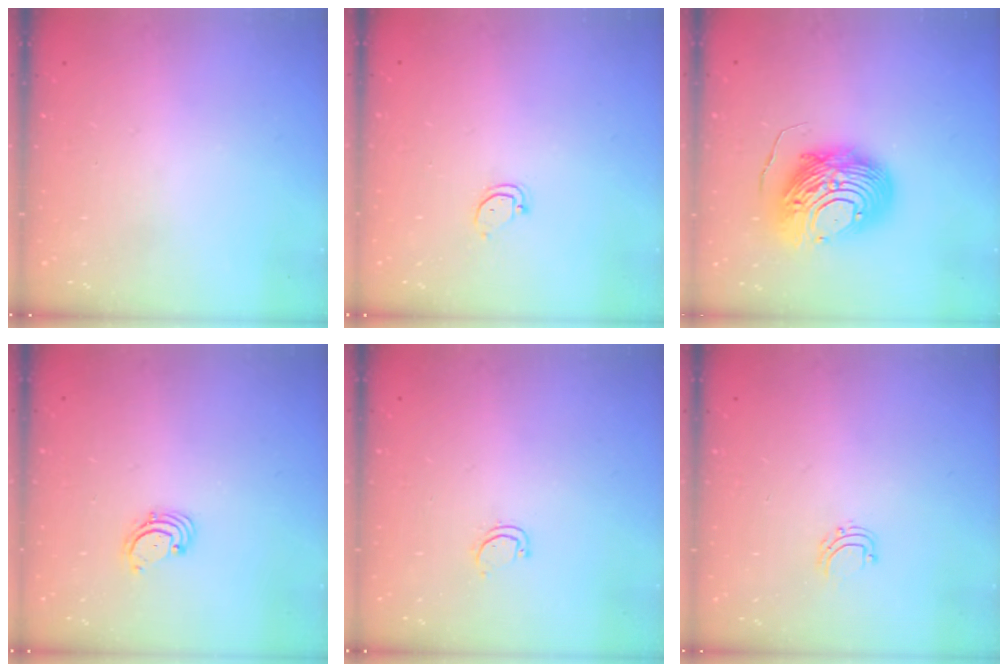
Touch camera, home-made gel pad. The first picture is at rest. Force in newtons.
{"total": 3.5, "press": 3.5, "slide": 0.4}
{"total": 13.7, "press": 13.7, "slide": 1.3}
{"total": 1.6, "press": 1.6, "slide": 0.2}
{"total": 4.6, "press": 4.4, "slide": 1.2}
{"total": 4.5, "press": 4.5, "slide": 0.3}